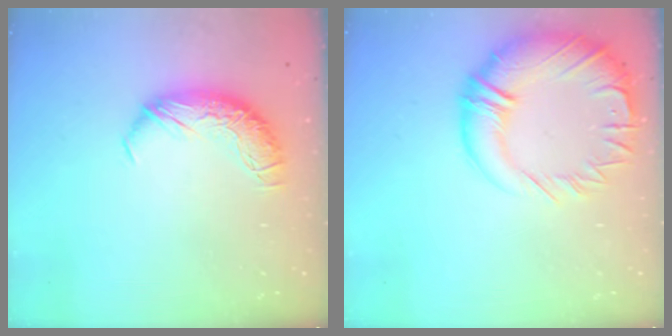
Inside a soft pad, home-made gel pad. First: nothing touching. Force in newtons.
{"total": 10.2, "press": 9.1, "slide": 4.7}